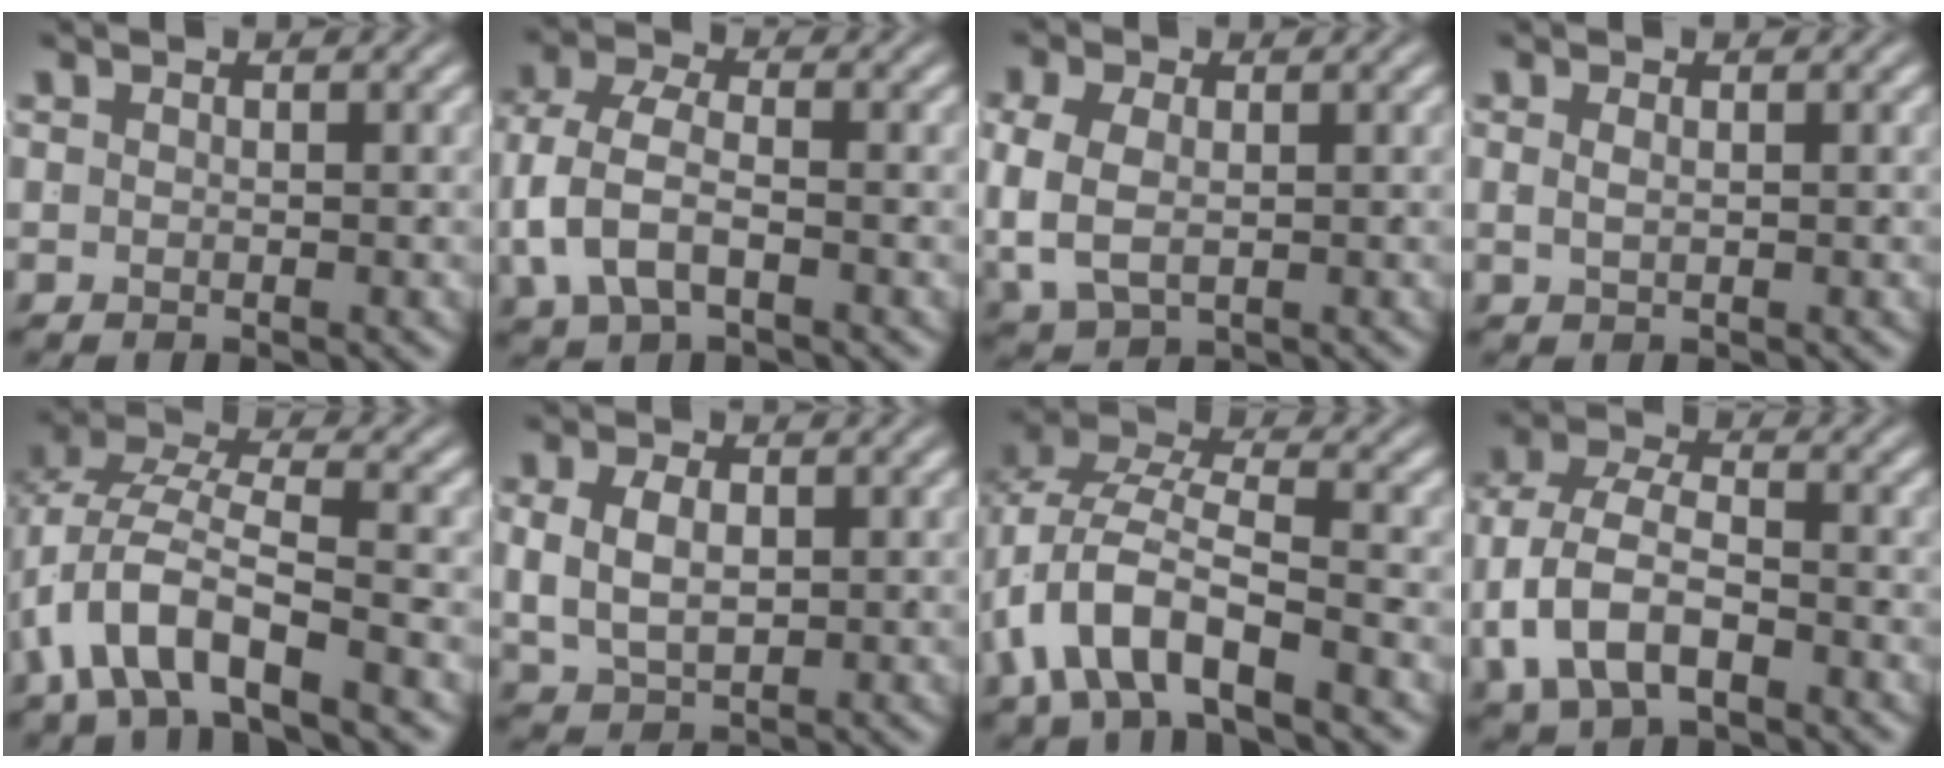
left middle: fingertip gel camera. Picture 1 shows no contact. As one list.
[{"total": 5.4, "force": [-1.0, 3.6, 3.9], "torque": [-0.099, -0.025, -0.004]}, {"total": 4.6, "force": [0.1, 3.5, 2.9], "torque": [-0.081, -0.020, 0.018]}, {"total": 1.0, "force": [0.2, -0.8, 0.4], "torque": [-0.002, -0.007, 0.011]}, {"total": 6.9, "force": [-0.4, 4.3, 5.4], "torque": [-0.113, -0.002, -0.010]}, {"total": 5.4, "force": [0.4, 4.2, 3.4], "torque": [-0.068, -0.008, 0.015]}, {"total": 8.0, "force": [-0.4, 5.5, 5.8], "torque": [-0.123, -0.004, -0.012]}, {"total": 6.9, "force": [-1.1, 4.9, 4.8], "torque": [-0.116, -0.030, -0.006]}]